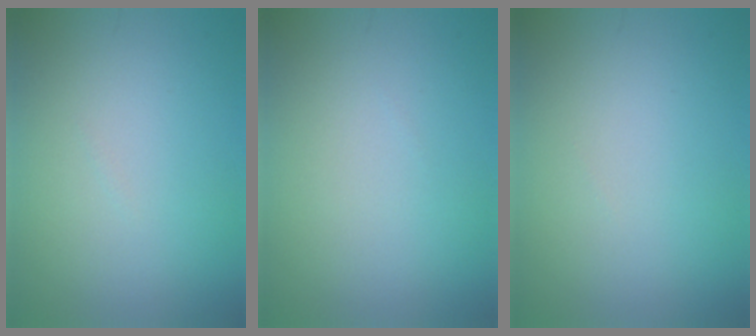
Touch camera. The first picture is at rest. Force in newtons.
{"total": 0.0}
{"total": 0.0}